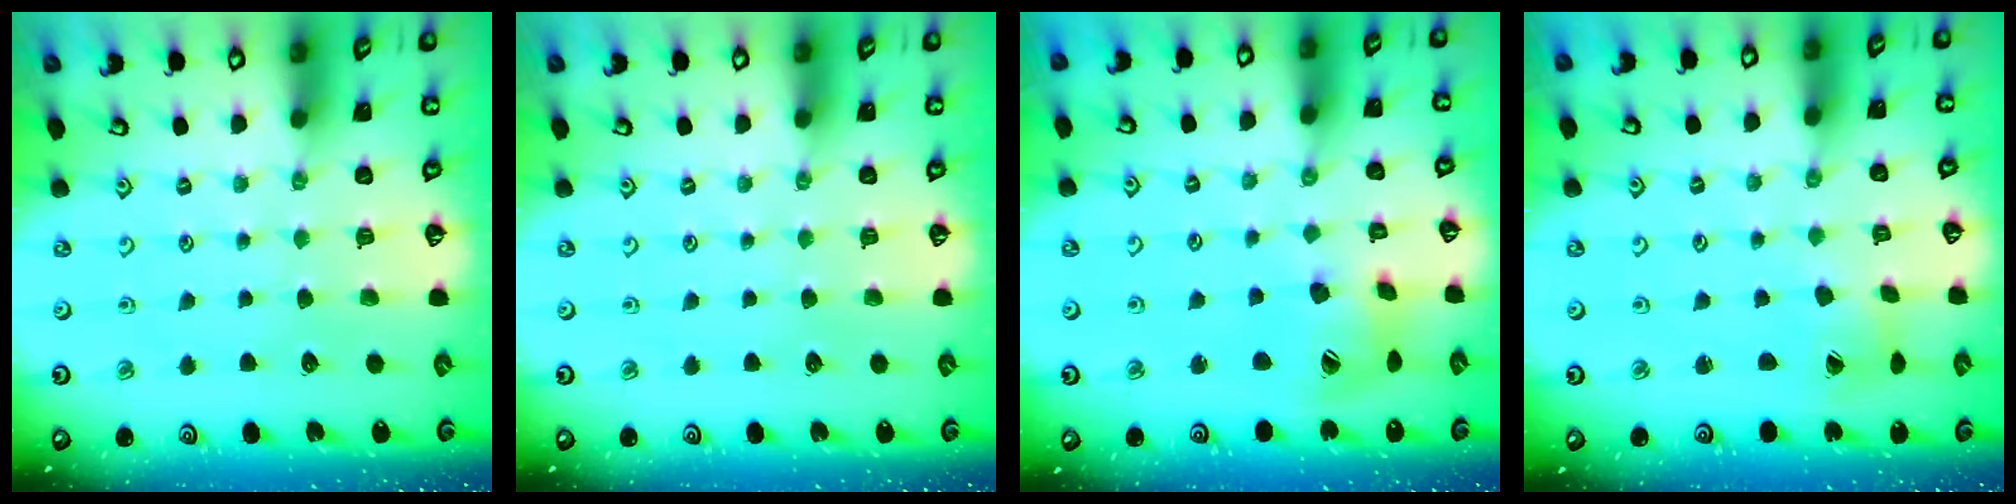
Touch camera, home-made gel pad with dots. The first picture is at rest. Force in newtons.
{"total": 0.0}
{"total": 12.9, "press": 12.9, "slide": 1.0}
{"total": 4.3, "press": 4.3, "slide": 0.5}